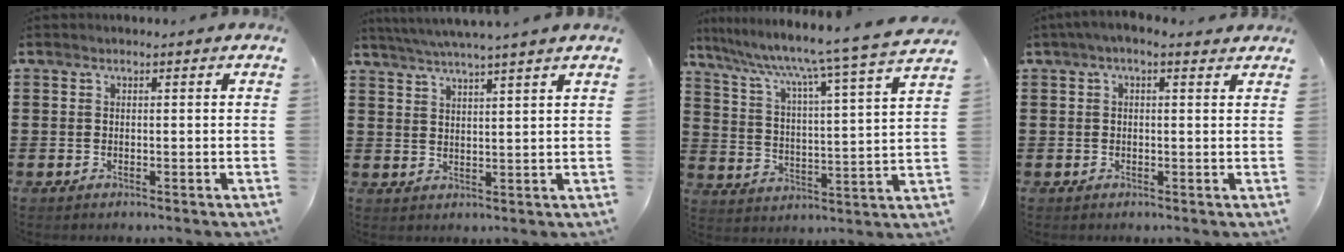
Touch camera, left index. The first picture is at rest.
{"total": 3.8, "force": [3.4, -0.9, 1.2], "torque": [-0.035, -0.013, 0.060]}
{"total": 6.6, "force": [5.2, -1.2, 3.8], "torque": [-0.096, -0.054, 0.073]}
{"total": 1.9, "force": [0.6, 0.7, 1.7], "torque": [-0.033, 0.006, 0.009]}